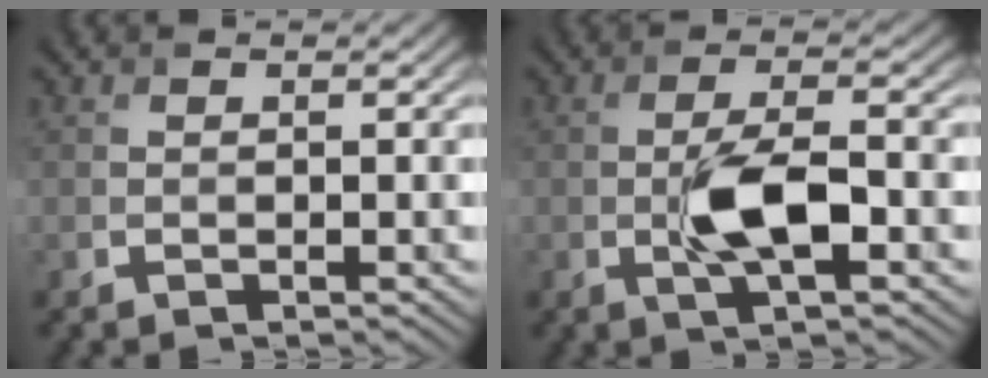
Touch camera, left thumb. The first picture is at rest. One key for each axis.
{"total": 5.8, "fx": -1.1, "fy": 1.8, "fz": 5.4, "tx": -0.113, "ty": 0.005, "tz": -0.020}